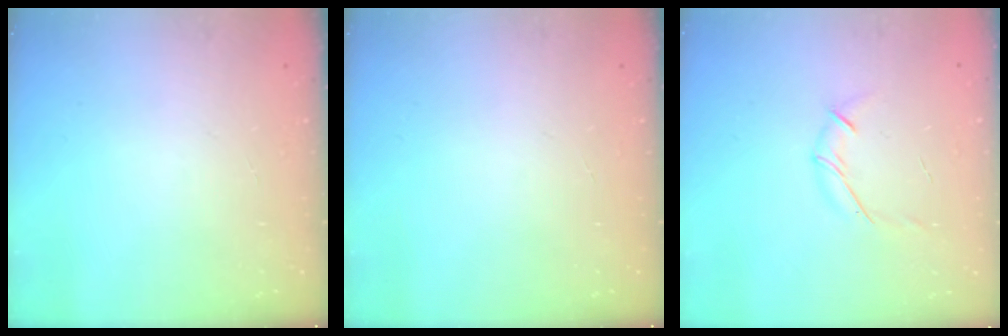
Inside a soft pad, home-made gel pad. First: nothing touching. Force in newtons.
{"total": 0.0}
{"total": 6.7, "press": 6.5, "slide": 1.6}